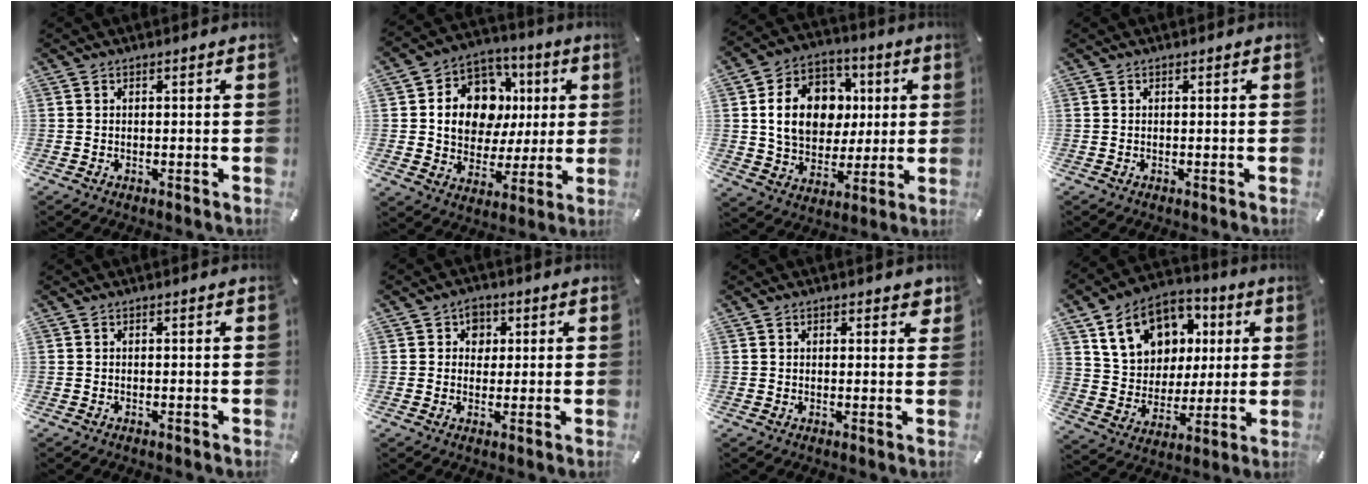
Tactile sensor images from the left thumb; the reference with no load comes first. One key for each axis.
{"total": 13.0, "fx": 1.8, "fy": 11.5, "fz": 5.8, "tx": -0.091, "ty": -0.005, "tz": 0.041}
{"total": 15.3, "fx": 2.2, "fy": 12.7, "fz": 8.3, "tx": -0.147, "ty": 0.012, "tz": 0.046}
{"total": 0.0}
{"total": 0.0}
{"total": 4.2, "fx": 1.0, "fy": 3.9, "fz": 1.3, "tx": -0.004, "ty": -0.001, "tz": 0.010}
{"total": 2.2, "fx": 1.4, "fy": 1.2, "fz": 1.2, "tx": -0.002, "ty": -0.005, "tz": 0.019}
{"total": 15.0, "fx": 5.9, "fy": 12.6, "fz": 5.7, "tx": -0.101, "ty": -0.011, "tz": 0.120}